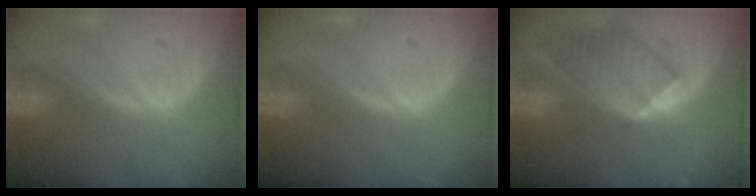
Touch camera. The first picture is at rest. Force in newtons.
{"total": 0.0}
{"total": 7.6, "press": 7.5, "slide": 1.1}